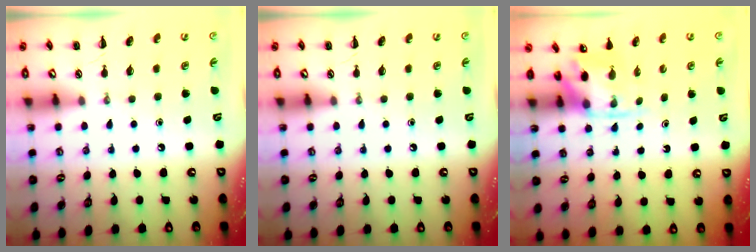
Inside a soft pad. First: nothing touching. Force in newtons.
{"total": 0.0}
{"total": 4.7, "press": 4.6, "slide": 0.6}